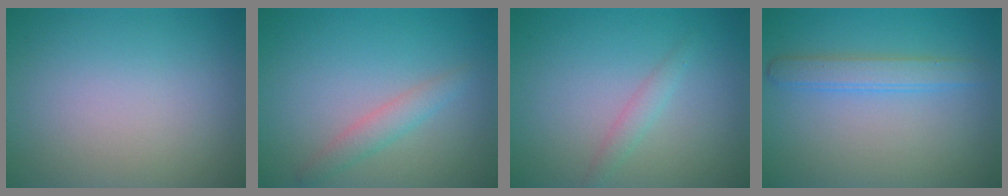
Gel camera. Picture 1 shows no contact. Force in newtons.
{"total": 2.7, "press": 2.7, "slide": 0.2}
{"total": 1.3, "press": 1.3, "slide": 0.0}
{"total": 2.5, "press": 2.5, "slide": 0.1}